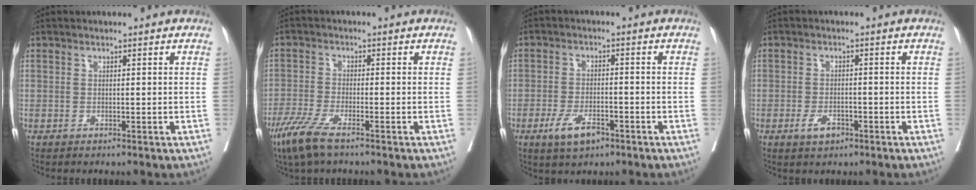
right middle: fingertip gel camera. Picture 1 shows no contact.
{"total": 6.1, "force": [-4.1, 0.8, 4.4], "torque": [-0.099, -0.016, -0.081]}
{"total": 5.5, "force": [-3.1, 2.1, 4.0], "torque": [-0.078, -0.004, -0.052]}
{"total": 3.0, "force": [-1.6, 1.5, 2.1], "torque": [-0.038, 0.001, -0.025]}